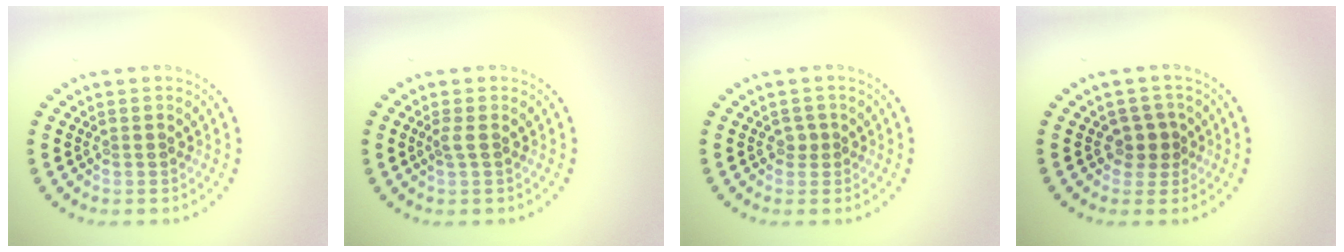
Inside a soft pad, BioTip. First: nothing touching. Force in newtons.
{"total": 0.9, "press": 0.7, "slide": 0.5}
{"total": 1.0, "press": 0.7, "slide": 0.6}
{"total": 1.8, "press": 1.5, "slide": 1.0}